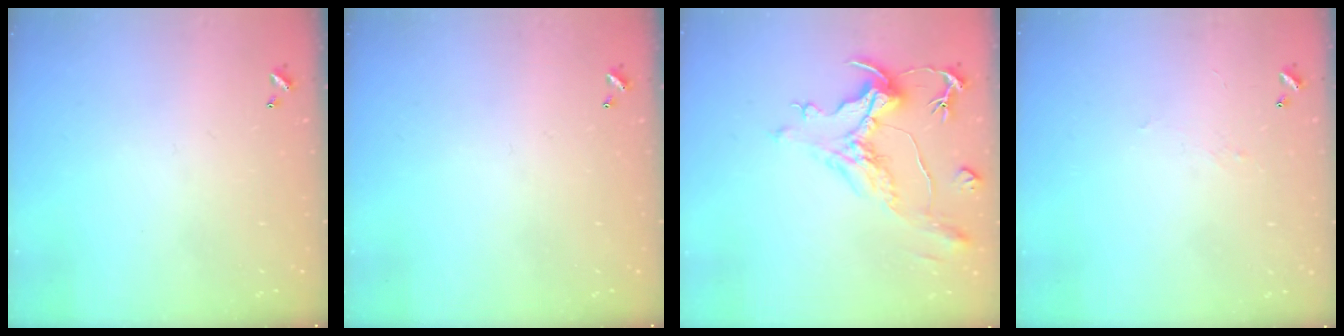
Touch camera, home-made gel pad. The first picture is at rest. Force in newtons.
{"total": 0.0}
{"total": 1.6, "press": 0.0, "slide": 1.6}
{"total": 2.2, "press": 2.0, "slide": 0.8}